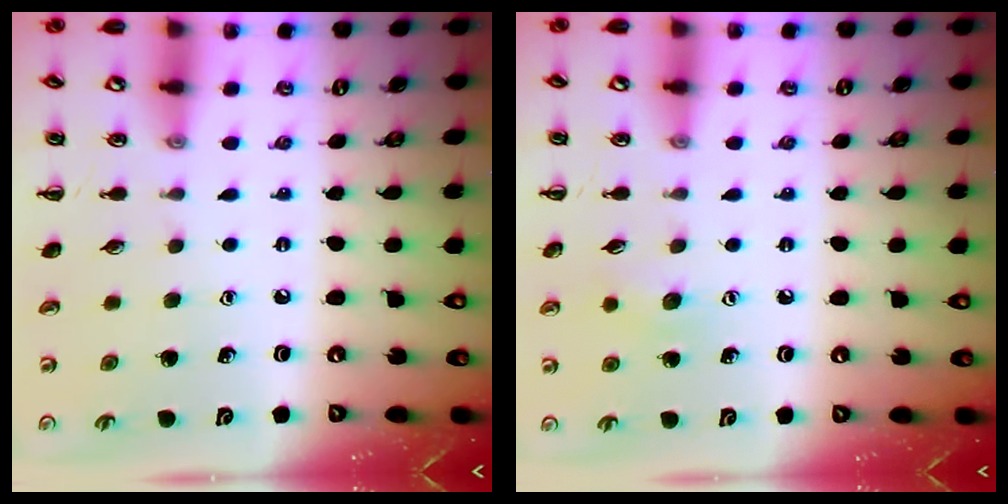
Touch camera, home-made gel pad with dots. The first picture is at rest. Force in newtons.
{"total": 6.4, "press": 6.2, "slide": 1.4}